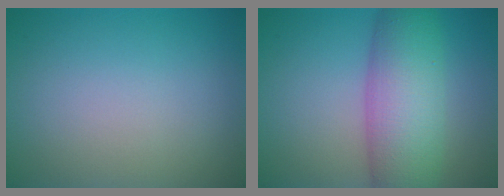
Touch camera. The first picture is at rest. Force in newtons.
{"total": 8.2, "press": 8.2, "slide": 0.1}